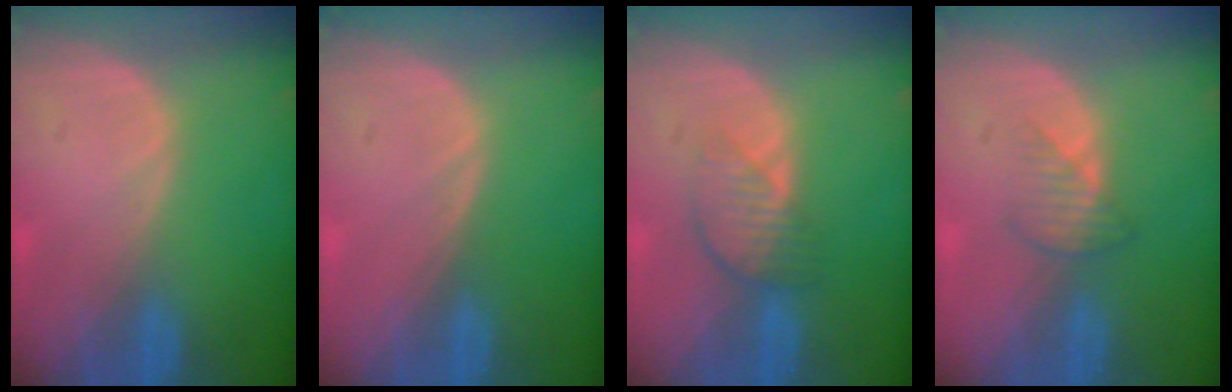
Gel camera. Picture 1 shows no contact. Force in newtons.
{"total": 0.0}
{"total": 4.2, "press": 3.7, "slide": 1.8}
{"total": 2.5, "press": 2.5, "slide": 0.3}